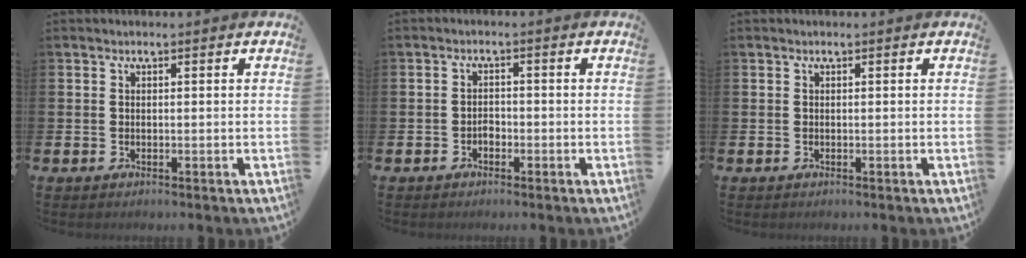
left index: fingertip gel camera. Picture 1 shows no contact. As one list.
[{"total": 1.4, "force": [-0.8, 1.0, 0.6], "torque": [-0.012, 0.002, -0.017]}, {"total": 0.0}]